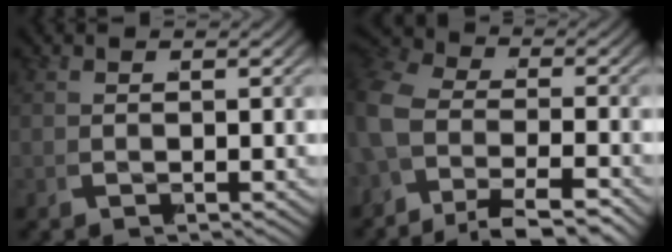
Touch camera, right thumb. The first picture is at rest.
{"total": 6.5, "force": [-2.4, 4.4, 4.1], "torque": [-0.070, -0.013, -0.045]}